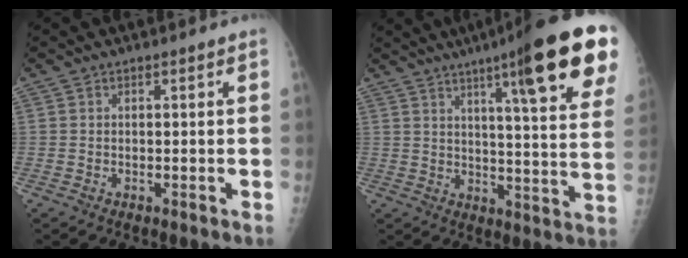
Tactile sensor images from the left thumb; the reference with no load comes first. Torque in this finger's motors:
{"motor_torque": [0.52, 0.57, 1.34, -1.43, 0.12]}